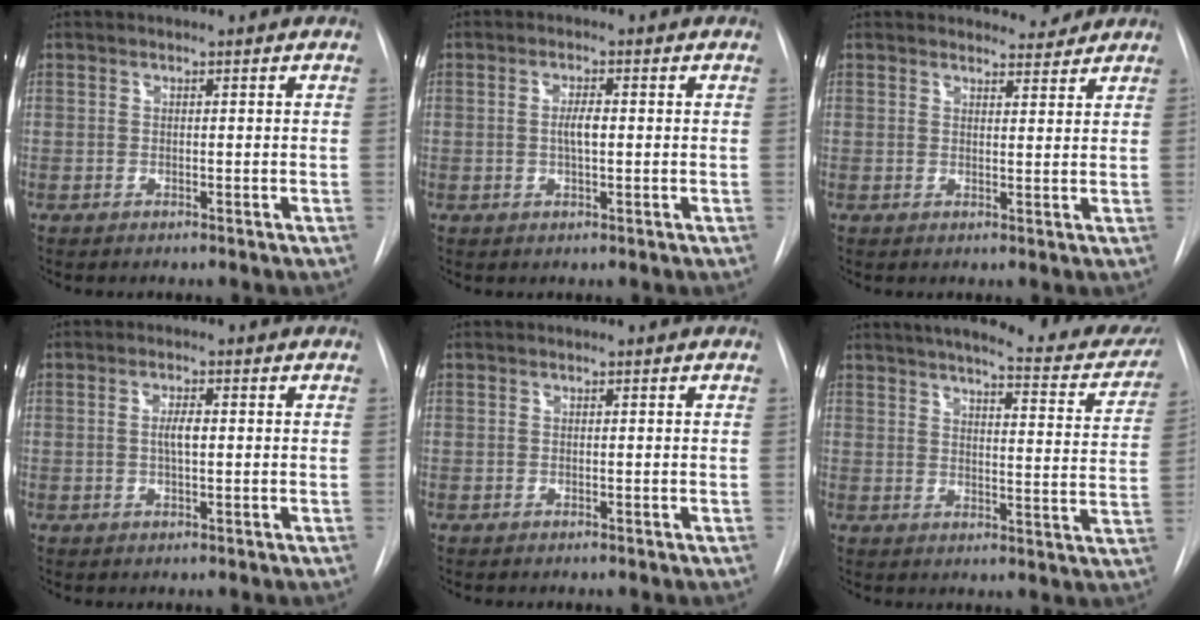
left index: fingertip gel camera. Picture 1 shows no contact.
{"total": 2.6, "force": [0.1, 0.7, 2.5], "torque": [-0.048, 0.002, 0.001]}
{"total": 3.4, "force": [3.3, 0.8, -0.1], "torque": [0.003, -0.006, 0.039]}
{"total": 2.5, "force": [0.2, 0.6, 2.4], "torque": [-0.045, 0.002, 0.003]}
{"total": 0.0}
{"total": 21.5, "force": [18.9, 3.4, 9.8], "torque": [-0.132, -0.041, 0.221]}